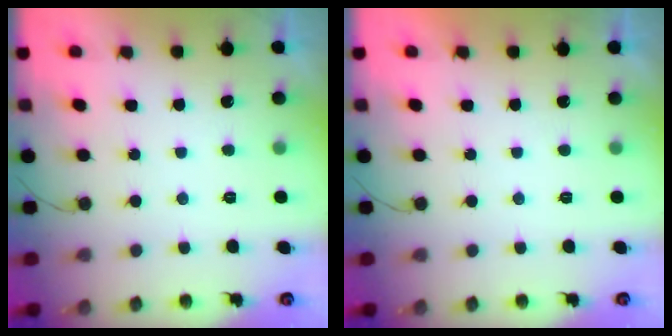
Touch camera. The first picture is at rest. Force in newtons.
{"total": 1.9, "press": 1.9, "slide": 0.1}